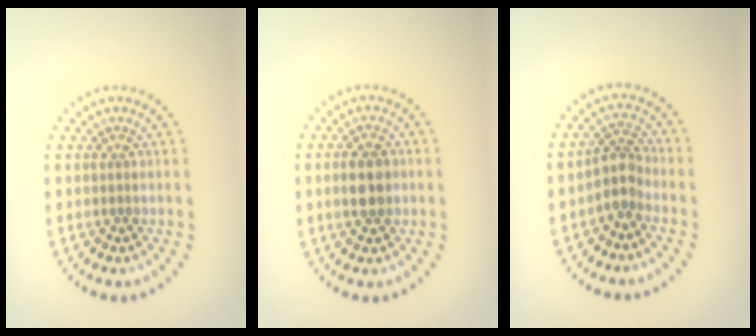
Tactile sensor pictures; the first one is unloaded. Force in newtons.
{"total": 3.0, "press": 3.0, "slide": 0.1}
{"total": 2.3, "press": 1.8, "slide": 1.4}